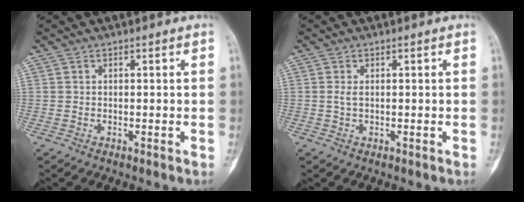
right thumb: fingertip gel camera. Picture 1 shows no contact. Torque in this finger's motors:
{"motor_torque": [0.35, 0.44, 0.16, -0.32, 0.08]}